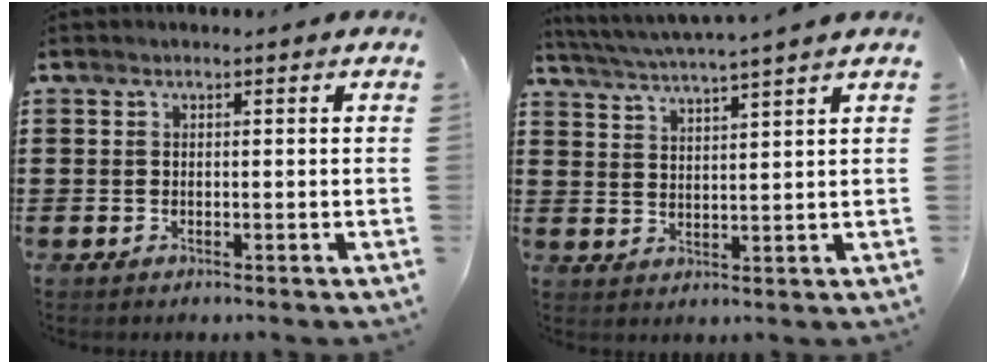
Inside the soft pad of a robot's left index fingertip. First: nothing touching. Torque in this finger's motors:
{"motor_torque": [-0.08, -0.07, 0.85, 0.21]}